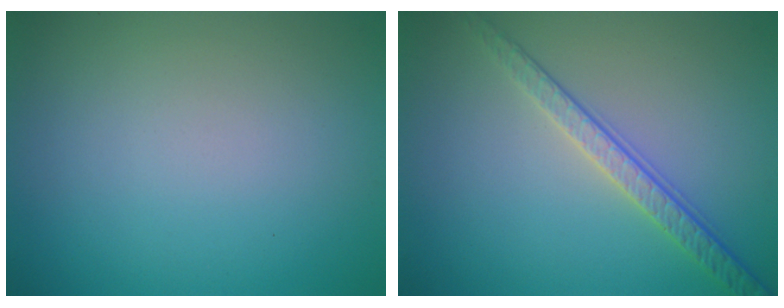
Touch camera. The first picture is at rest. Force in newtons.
{"total": 2.8, "press": 2.4, "slide": 1.5}